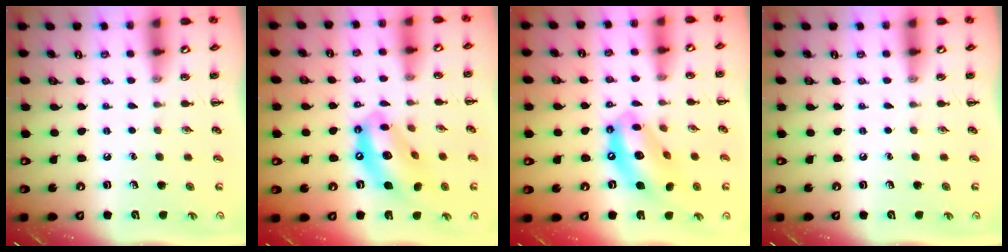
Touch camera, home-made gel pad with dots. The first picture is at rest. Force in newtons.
{"total": 13.7, "press": 13.3, "slide": 3.5}
{"total": 13.7, "press": 13.3, "slide": 3.5}
{"total": 0.0}